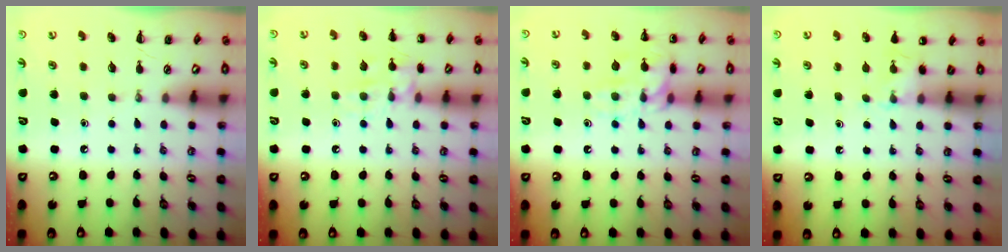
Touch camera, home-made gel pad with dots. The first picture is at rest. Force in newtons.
{"total": 9.9, "press": 9.8, "slide": 1.0}
{"total": 13.6, "press": 13.6, "slide": 0.8}
{"total": 5.1, "press": 4.8, "slide": 1.6}